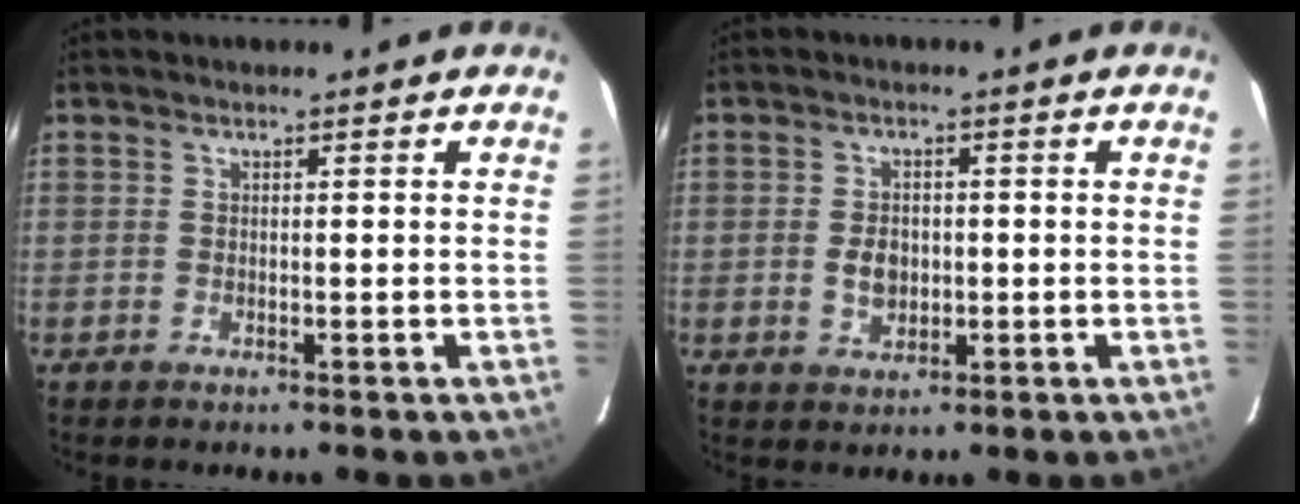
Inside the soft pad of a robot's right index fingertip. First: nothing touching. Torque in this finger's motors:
{"motor_torque": [1.23, 0.13, 0.32, 0.03]}